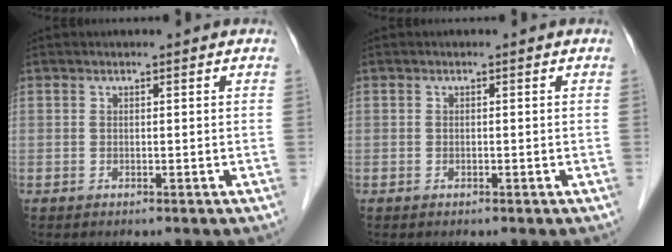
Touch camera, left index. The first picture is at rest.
{"total": 0.0}